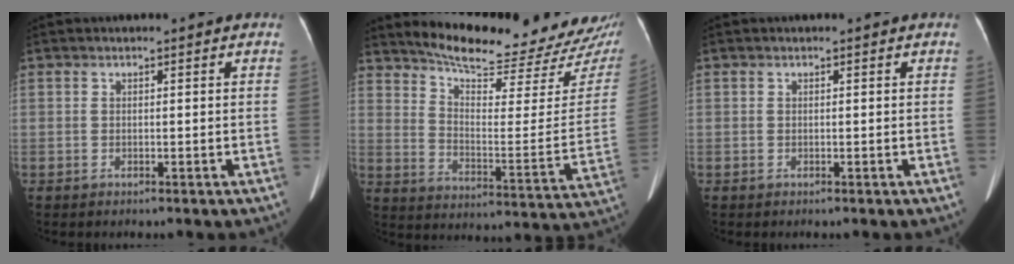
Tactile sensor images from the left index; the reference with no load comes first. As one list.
[{"total": 23.0, "force": [21.4, 3.6, 7.7], "torque": [-0.115, -0.076, 0.275]}, {"total": 0.0}]